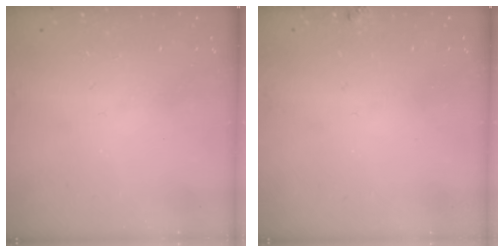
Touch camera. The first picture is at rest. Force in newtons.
{"total": 3.4, "press": 3.4, "slide": 0.4}